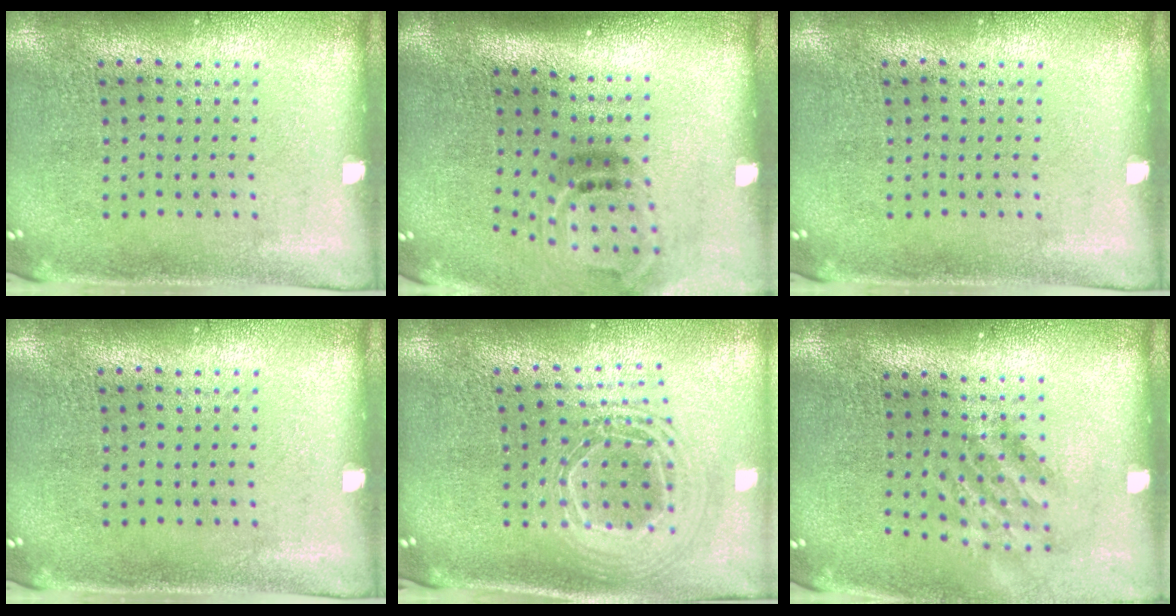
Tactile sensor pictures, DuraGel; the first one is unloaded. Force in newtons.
{"total": 2.0, "press": 1.3, "slide": 1.6}
{"total": 0.0}
{"total": 0.0}
{"total": 2.2, "press": 1.7, "slide": 1.3}
{"total": 1.7, "press": 1.2, "slide": 1.2}